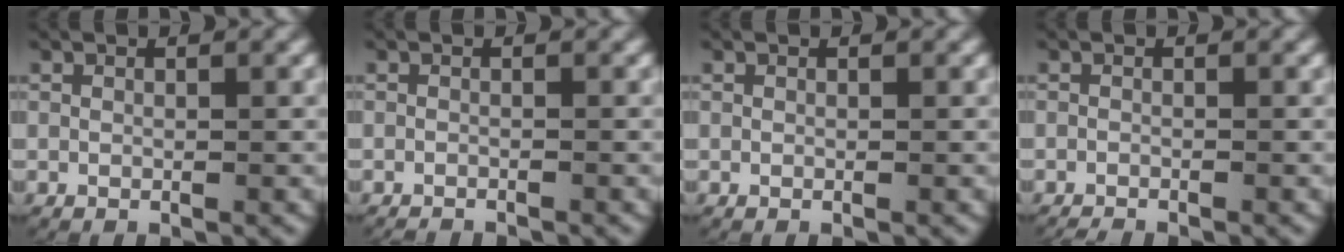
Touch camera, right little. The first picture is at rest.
{"total": 1.1, "force": [-1.1, -0.1, 0.0], "torque": [-0.005, -0.009, -0.014]}
{"total": 0.0}
{"total": 1.0, "force": [-1.0, 0.0, 0.1], "torque": [-0.007, -0.009, -0.015]}